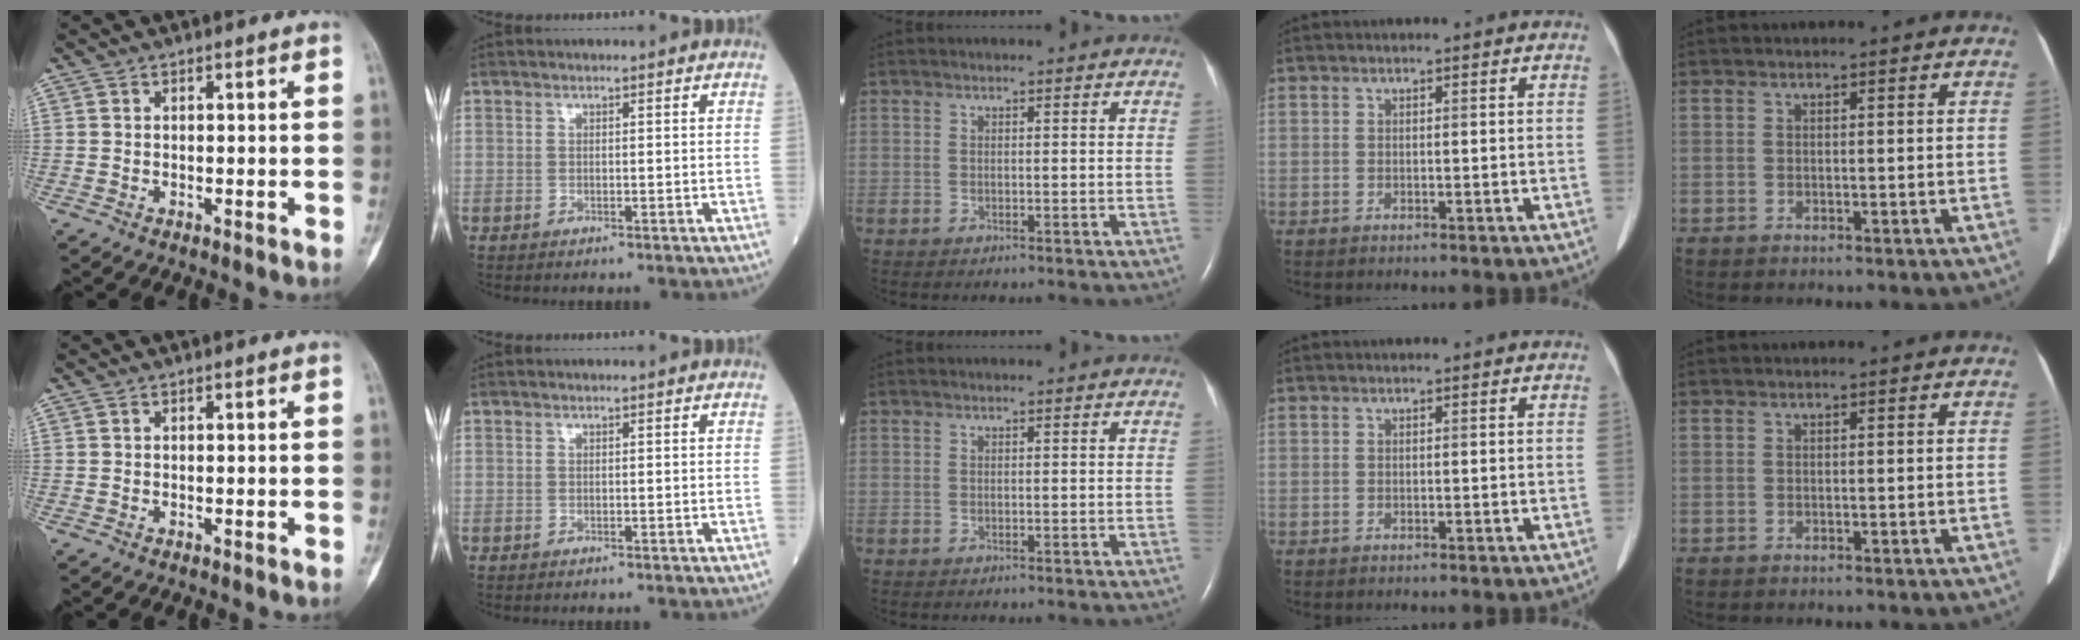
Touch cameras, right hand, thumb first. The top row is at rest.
{}